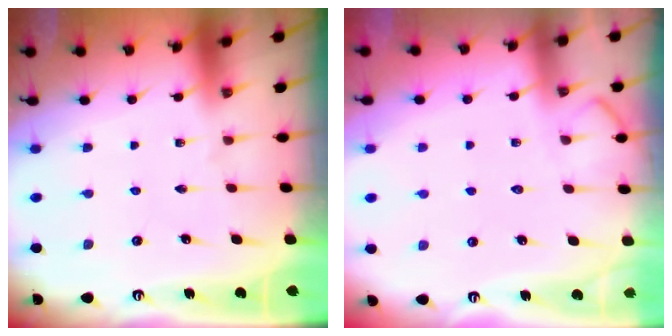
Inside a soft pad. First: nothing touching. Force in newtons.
{"total": 4.6, "press": 4.5, "slide": 0.6}